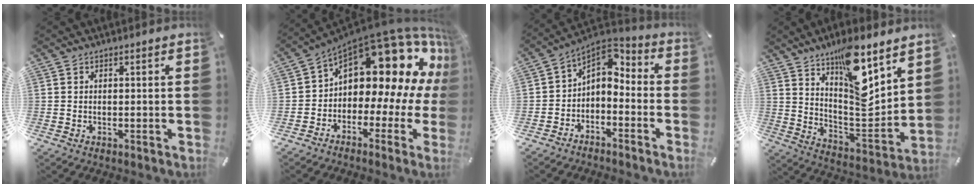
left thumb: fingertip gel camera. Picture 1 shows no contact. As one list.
[{"total": 18.8, "force": [8.2, 10.4, 13.2], "torque": [-0.198, -0.071, 0.141]}, {"total": 4.8, "force": [-0.3, 4.2, 2.3], "torque": [-0.043, -0.006, -0.009]}, {"total": 15.7, "force": [11.4, 4.8, 9.8], "torque": [-0.139, -0.090, 0.191]}]